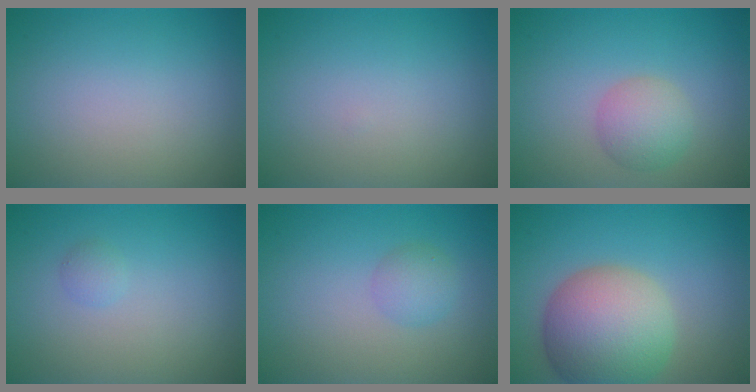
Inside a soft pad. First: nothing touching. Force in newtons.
{"total": 0.0}
{"total": 2.9, "press": 2.9, "slide": 0.1}
{"total": 0.8, "press": 0.8, "slide": 0.1}
{"total": 1.8, "press": 1.8, "slide": 0.0}
{"total": 9.3, "press": 9.3, "slide": 0.6}